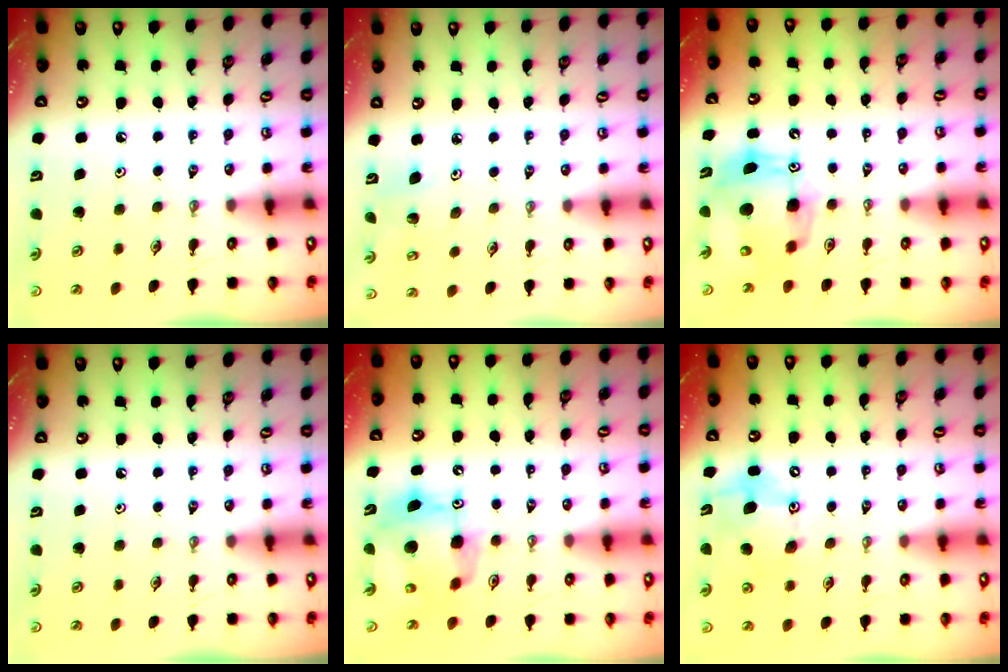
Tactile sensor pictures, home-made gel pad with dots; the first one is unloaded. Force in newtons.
{"total": 2.8, "press": 2.8, "slide": 0.4}
{"total": 13.2, "press": 12.9, "slide": 2.6}
{"total": 0.0}
{"total": 13.2, "press": 13.2, "slide": 1.2}
{"total": 11.8, "press": 11.8, "slide": 1.2}